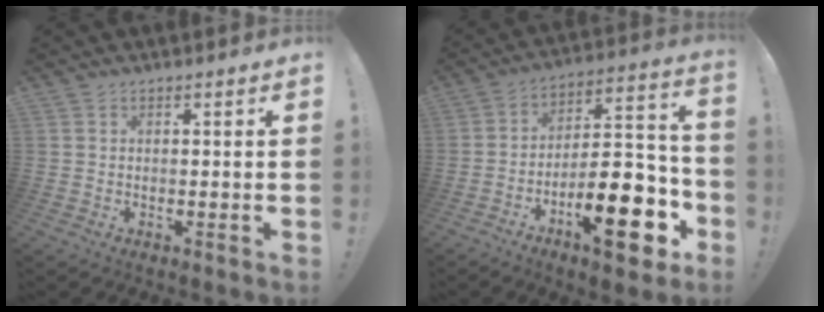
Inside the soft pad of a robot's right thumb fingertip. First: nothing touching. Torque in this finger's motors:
{"motor_torque": [1.99, 2.03, 1.47, -1.30, 0.14]}